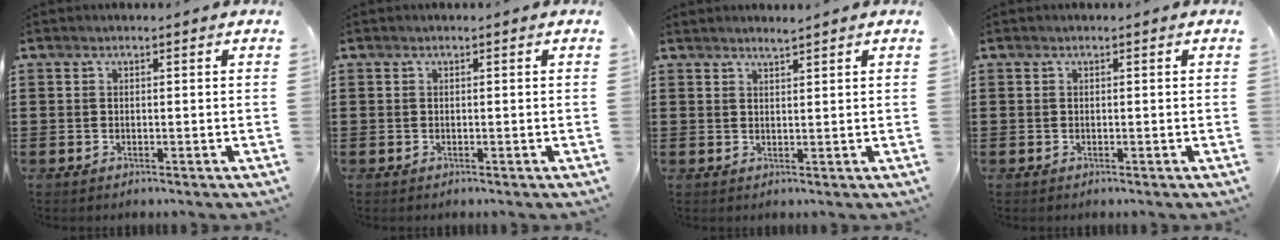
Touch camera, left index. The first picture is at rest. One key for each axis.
{"total": 0.0}
{"total": 1.3, "fx": 1.2, "fy": -0.3, "fz": 0.5, "tx": -0.010, "ty": -0.001, "tz": 0.023}
{"total": 0.0}